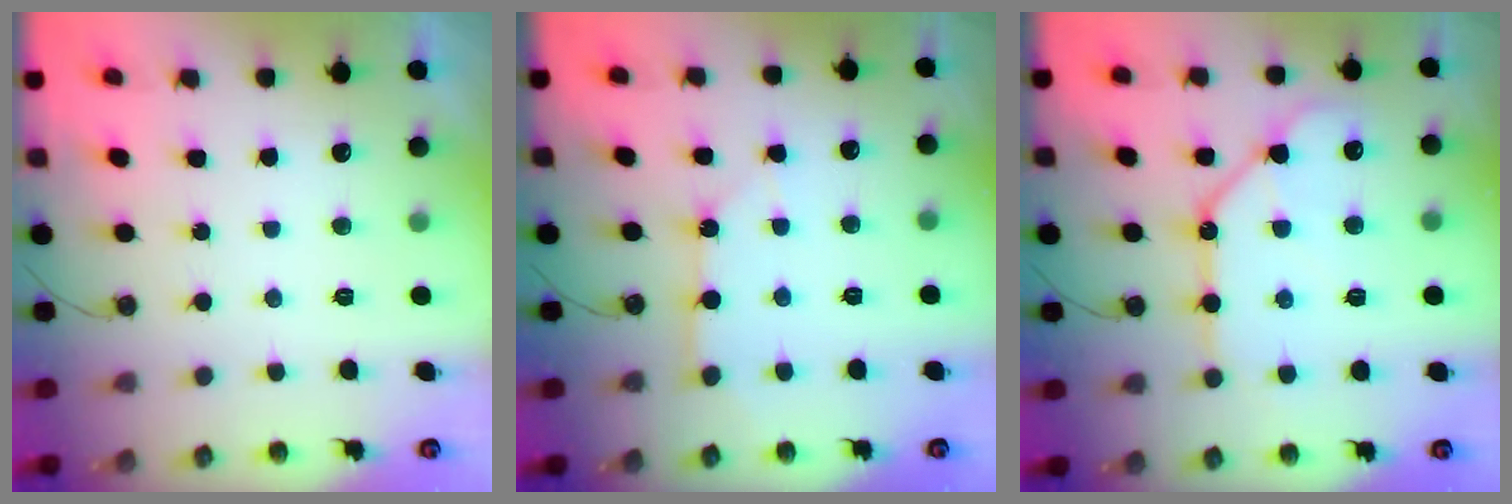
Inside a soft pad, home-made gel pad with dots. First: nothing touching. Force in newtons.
{"total": 3.4, "press": 3.4, "slide": 0.3}
{"total": 14.5, "press": 14.4, "slide": 1.8}